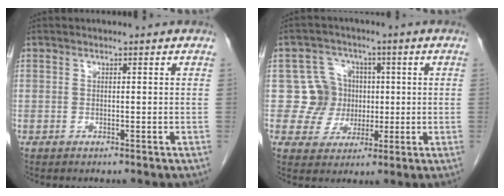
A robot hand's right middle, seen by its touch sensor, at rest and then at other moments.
{"total": 6.4, "force": [0.3, 6.4, 0.4], "torque": [-0.001, 0.022, 0.007]}